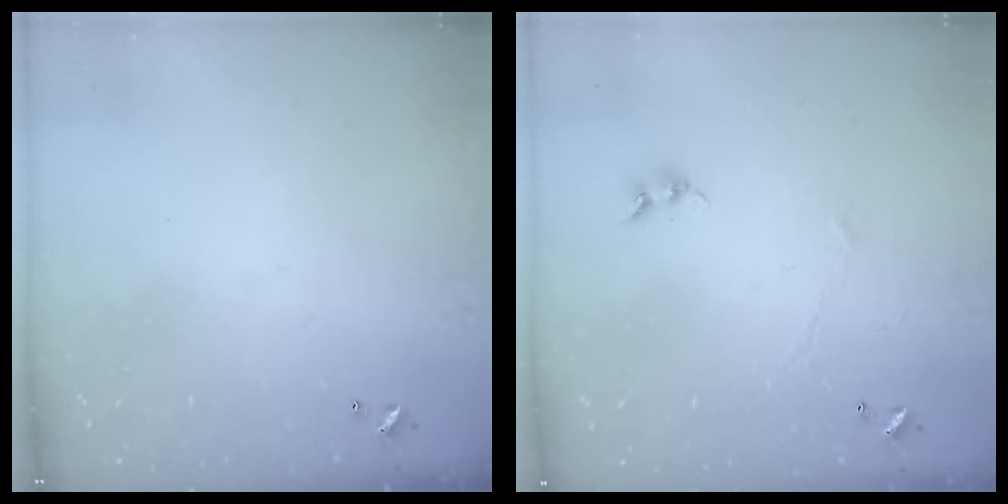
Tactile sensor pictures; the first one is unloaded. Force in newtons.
{"total": 0.7, "press": 0.4, "slide": 0.6}